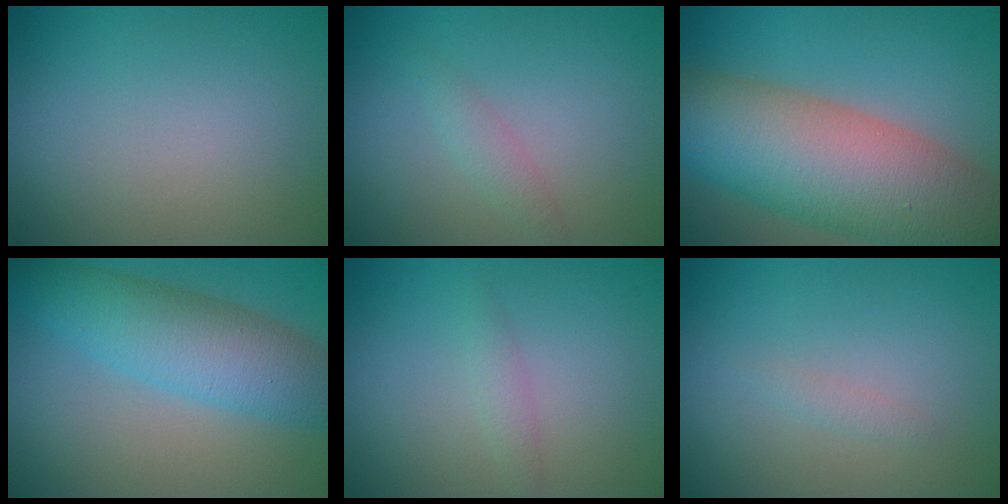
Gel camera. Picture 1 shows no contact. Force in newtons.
{"total": 1.3, "press": 1.3, "slide": 0.1}
{"total": 13.8, "press": 13.7, "slide": 0.6}
{"total": 6.8, "press": 6.8, "slide": 0.1}
{"total": 1.0, "press": 1.0, "slide": 0.1}
{"total": 0.7, "press": 0.7, "slide": 0.0}